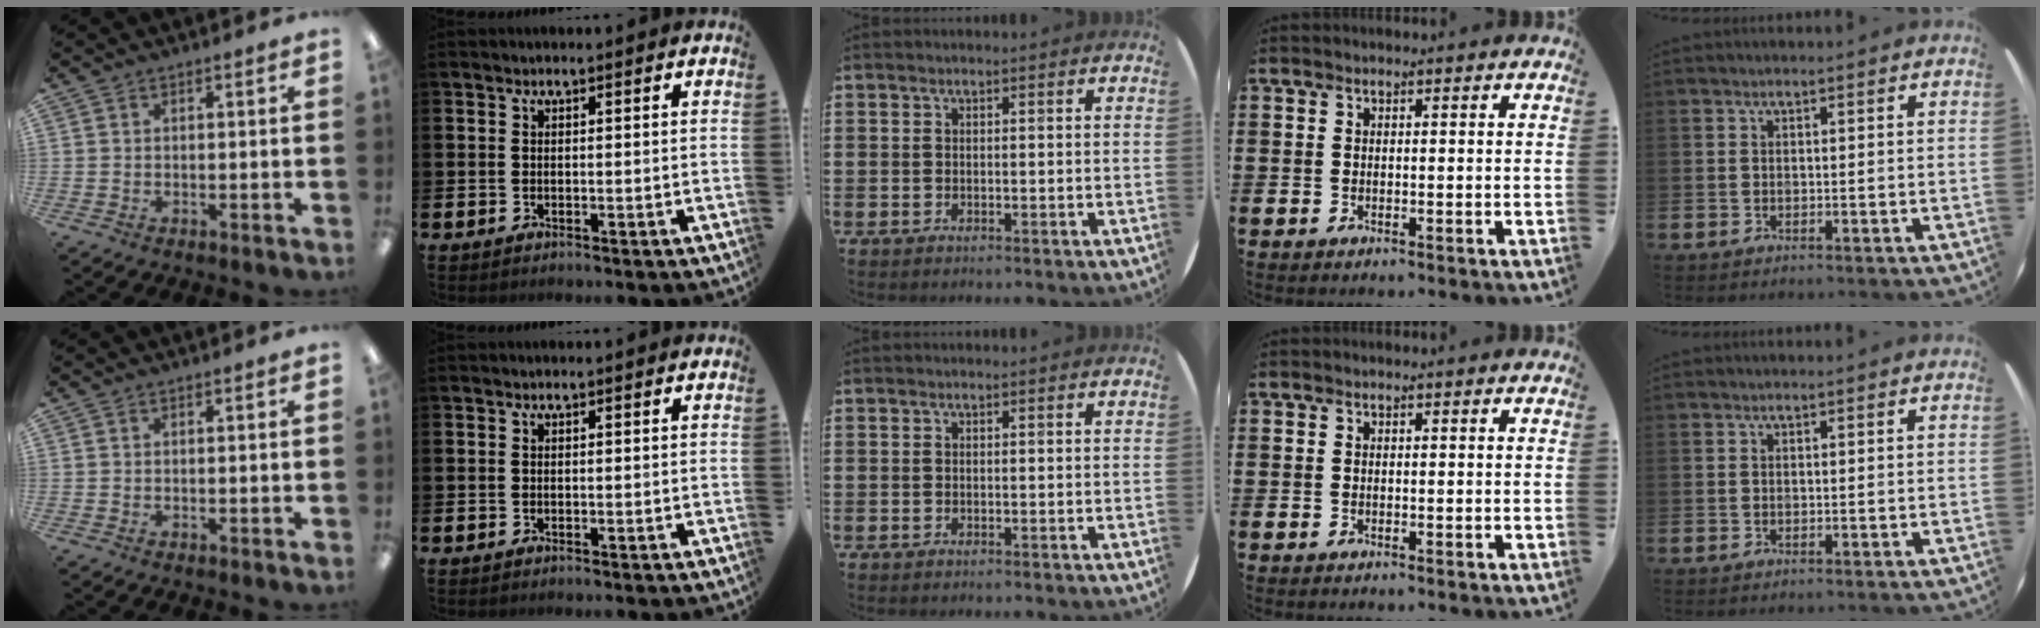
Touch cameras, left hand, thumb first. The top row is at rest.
{}